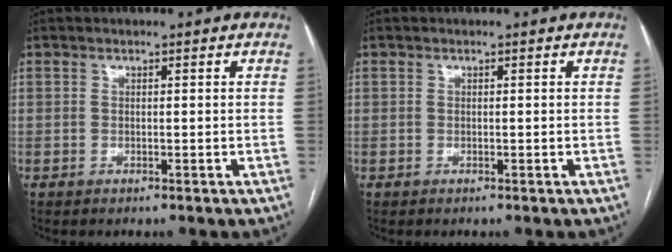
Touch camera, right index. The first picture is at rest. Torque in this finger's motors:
{"motor_torque": [0.01, 0.00, 0.00, 0.00]}